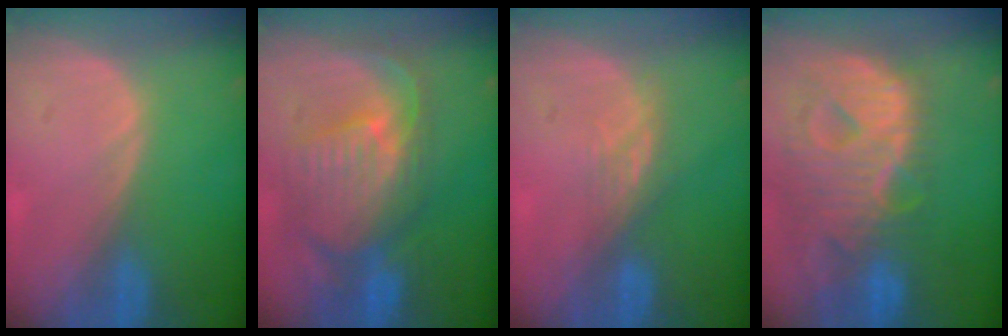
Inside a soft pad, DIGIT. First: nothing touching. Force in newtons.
{"total": 11.1, "press": 9.7, "slide": 5.4}
{"total": 3.0, "press": 2.6, "slide": 1.5}
{"total": 13.0, "press": 11.0, "slide": 6.8}